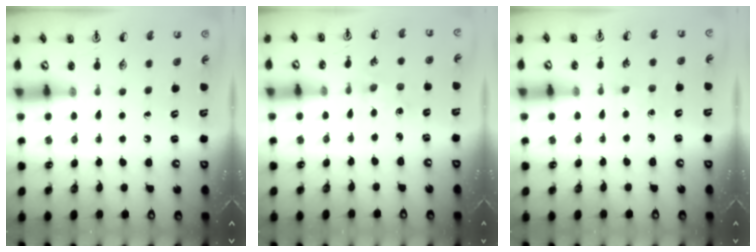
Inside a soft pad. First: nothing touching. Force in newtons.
{"total": 1.0, "press": 0.9, "slide": 0.4}
{"total": 2.7, "press": 2.7, "slide": 0.4}